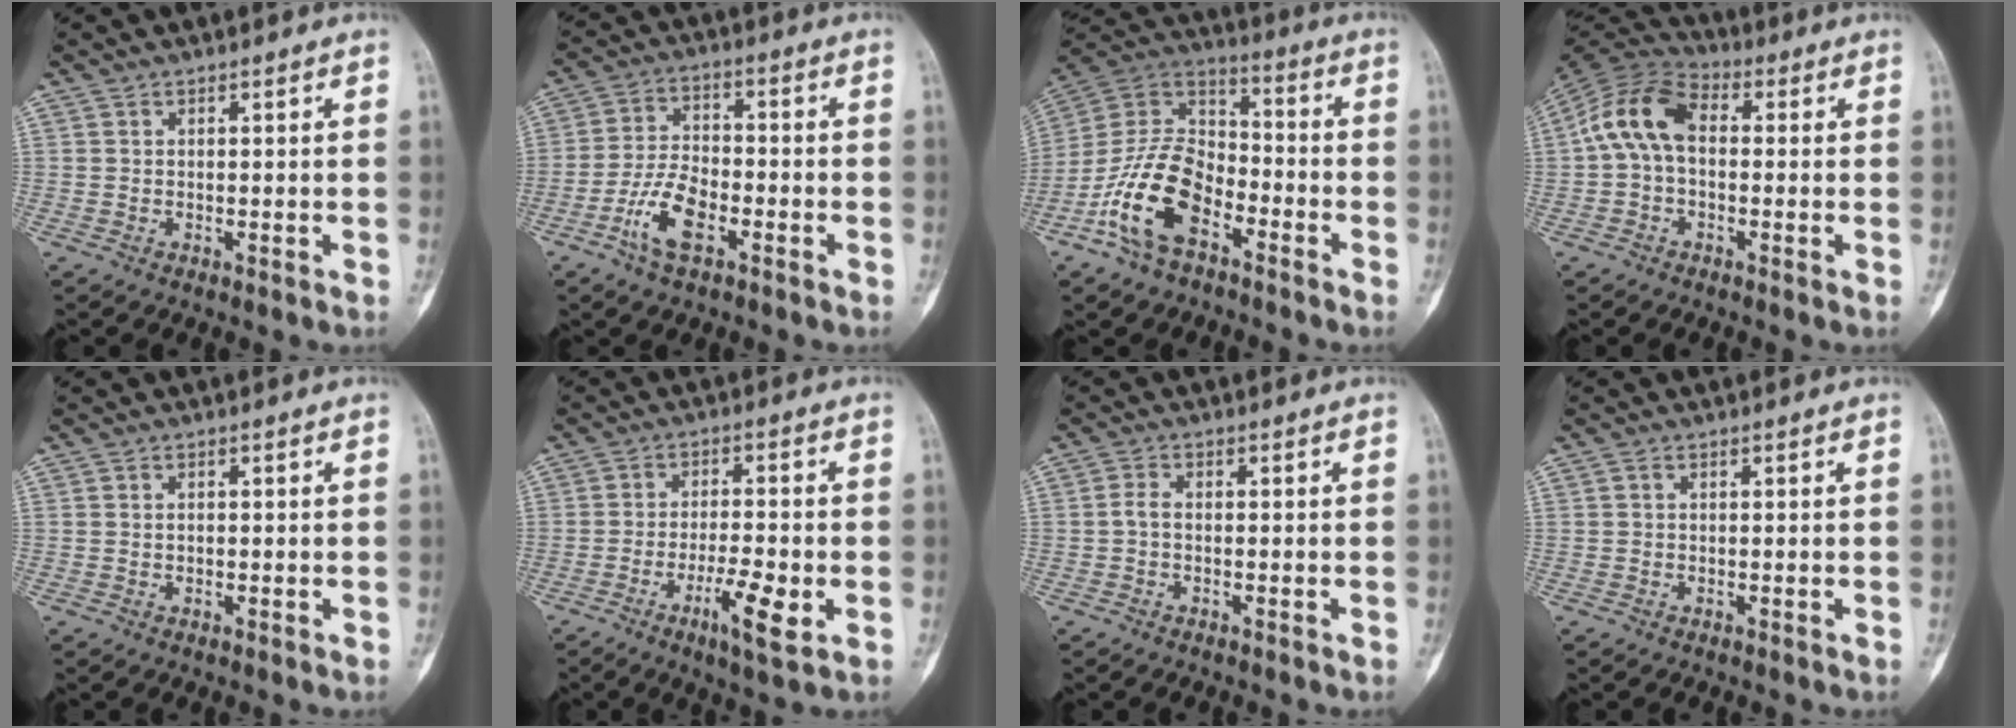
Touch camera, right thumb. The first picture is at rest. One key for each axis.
{"total": 8.9, "fx": -4.2, "fy": 4.2, "fz": 6.6, "tx": -0.129, "ty": 0.021, "tz": -0.084}
{"total": 16.5, "fx": -7.9, "fy": 9.4, "fz": 11.0, "tx": -0.205, "ty": 0.063, "tz": -0.158}
{"total": 10.7, "fx": 0.5, "fy": 6.8, "fz": 8.2, "tx": -0.157, "ty": 0.029, "tz": -0.006}
{"total": 0.7, "fx": 0.0, "fy": 0.5, "fz": 0.5, "tx": -0.010, "ty": 0.001, "tz": 0.002}
{"total": 8.0, "fx": -3.0, "fy": 1.7, "fz": 7.2, "tx": -0.128, "ty": 0.004, "tz": -0.051}
{"total": 1.7, "fx": -0.5, "fy": 0.8, "fz": 1.4, "tx": -0.029, "ty": 0.005, "tz": -0.014}
{"total": 0.0}